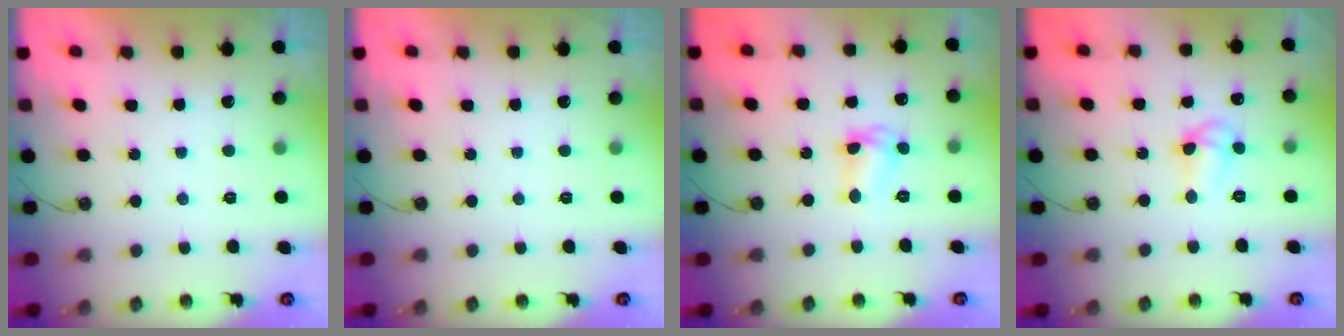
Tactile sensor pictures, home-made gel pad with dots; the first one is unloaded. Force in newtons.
{"total": 0.0}
{"total": 5.8, "press": 5.8, "slide": 0.5}
{"total": 7.1, "press": 7.1, "slide": 0.7}